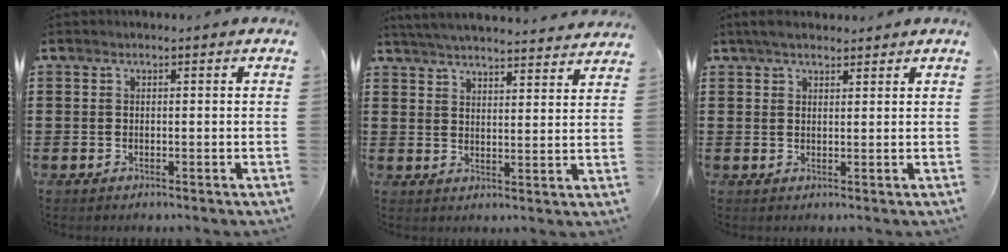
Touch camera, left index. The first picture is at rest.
{"total": 4.8, "force": [4.7, -0.5, 0.7], "torque": [-0.033, -0.029, 0.084]}
{"total": 2.5, "force": [2.1, 0.8, 1.1], "torque": [-0.026, 0.007, 0.040]}